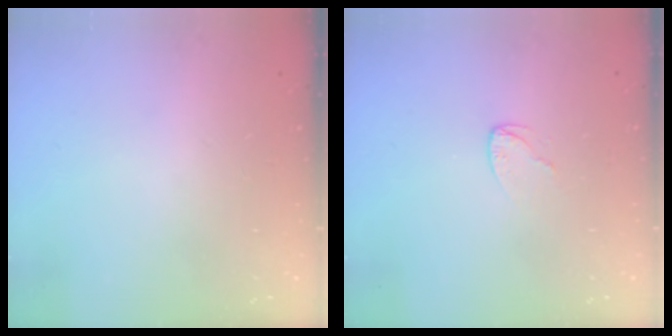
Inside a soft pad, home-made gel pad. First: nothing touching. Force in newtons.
{"total": 2.4, "press": 2.4, "slide": 0.2}